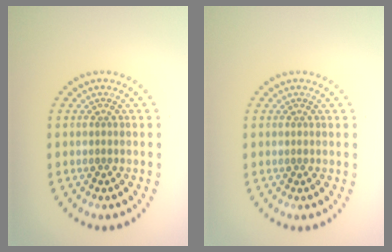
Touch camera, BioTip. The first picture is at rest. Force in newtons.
{"total": 0.0}